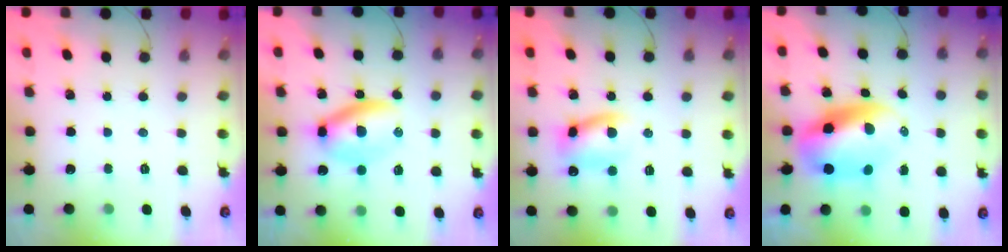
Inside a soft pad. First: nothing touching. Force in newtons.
{"total": 7.0, "press": 6.8, "slide": 1.8}
{"total": 10.6, "press": 10.6, "slide": 1.1}
{"total": 10.9, "press": 10.5, "slide": 2.9}